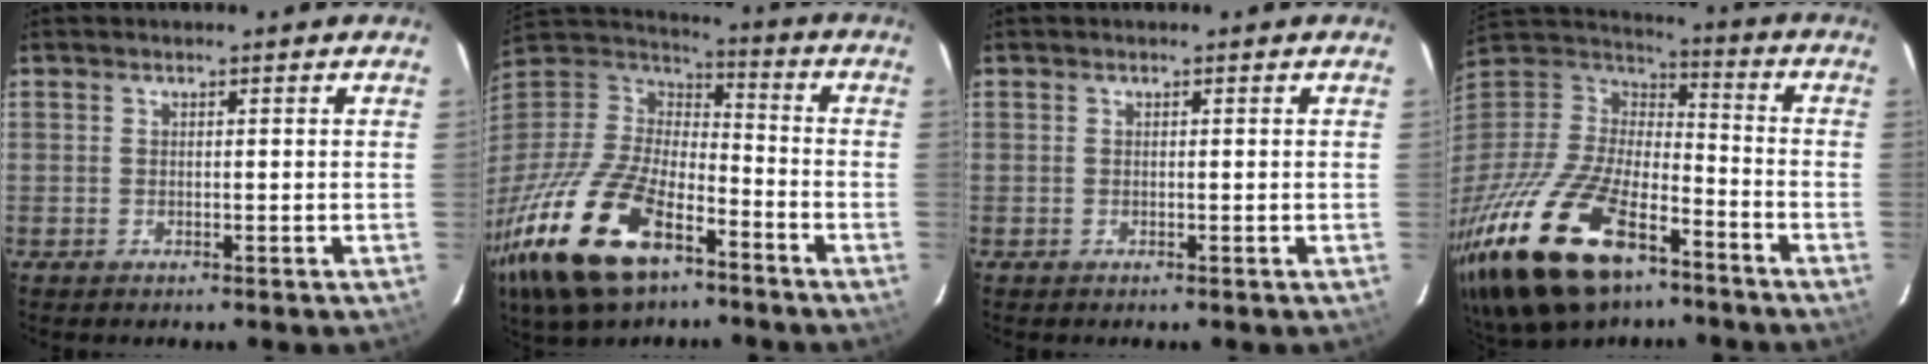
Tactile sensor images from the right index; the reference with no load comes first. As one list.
[{"total": 28.5, "force": [-16.9, 13.3, 18.8], "torque": [-0.409, -0.042, -0.297]}, {"total": 0.0}, {"total": 32.5, "force": [-20.0, 15.0, 20.8], "torque": [-0.448, -0.042, -0.334]}]